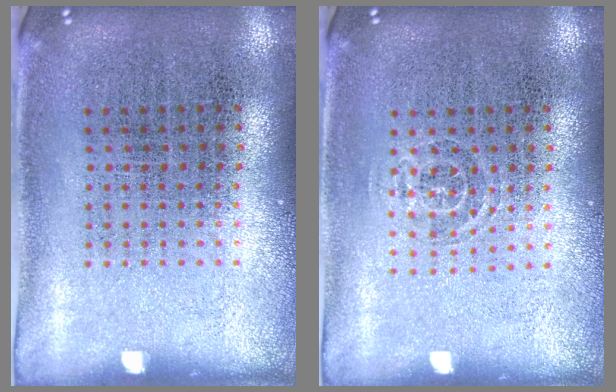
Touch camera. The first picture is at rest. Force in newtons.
{"total": 0.8, "press": 0.6, "slide": 0.6}